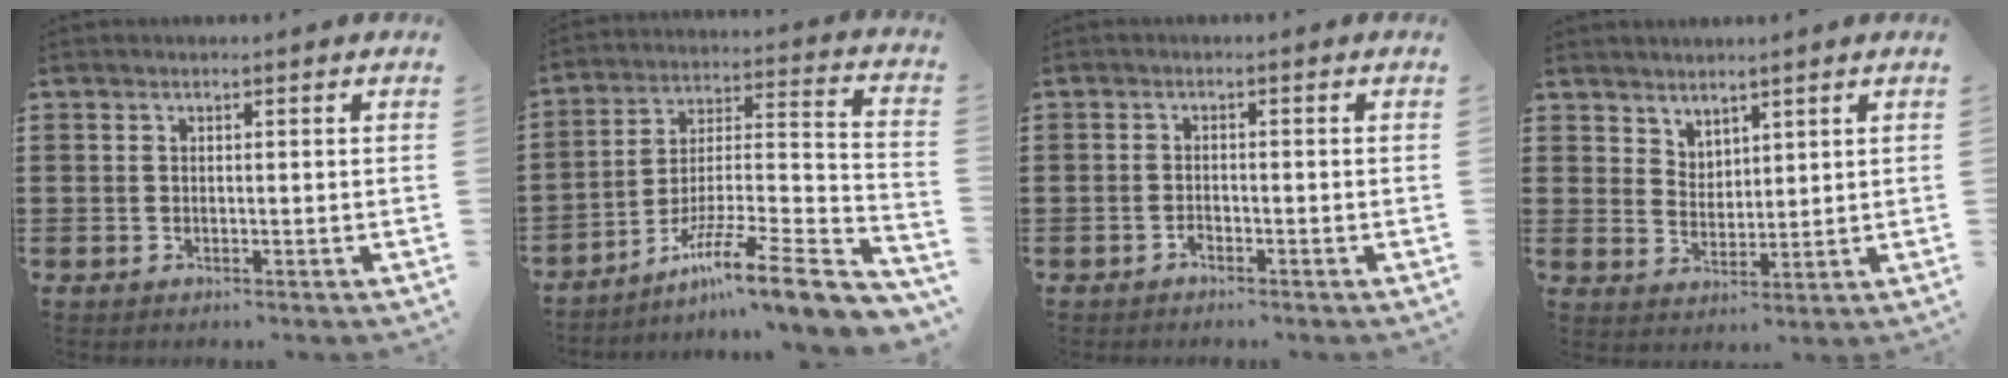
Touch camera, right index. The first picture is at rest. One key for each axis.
{"total": 11.6, "fx": -7.9, "fy": 1.0, "fz": 8.4, "tx": -0.126, "ty": 0.003, "tz": -0.146}
{"total": 1.0, "fx": -0.9, "fy": 0.2, "fz": 0.1, "tx": -0.007, "ty": 0.000, "tz": -0.019}
{"total": 3.5, "fx": 3.2, "fy": 1.6, "fz": -0.3, "tx": -0.005, "ty": -0.003, "tz": 0.062}